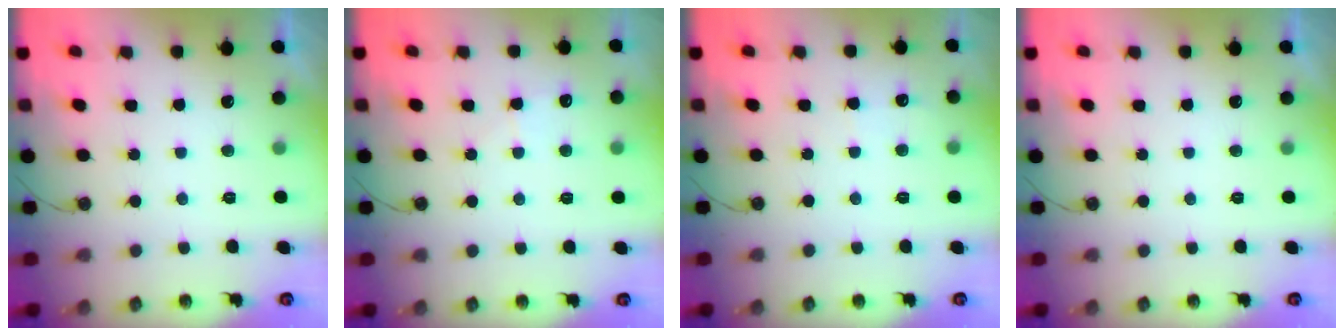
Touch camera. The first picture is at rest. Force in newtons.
{"total": 4.9, "press": 4.8, "slide": 0.6}
{"total": 3.8, "press": 3.8, "slide": 0.5}
{"total": 0.0}